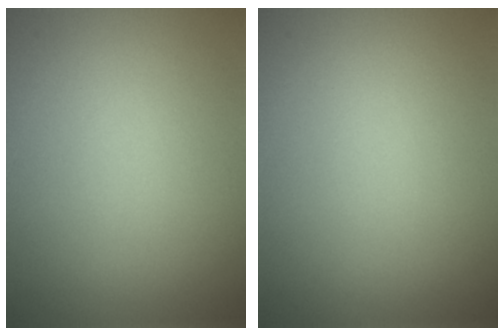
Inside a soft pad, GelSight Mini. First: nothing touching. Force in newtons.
{"total": 0.0}